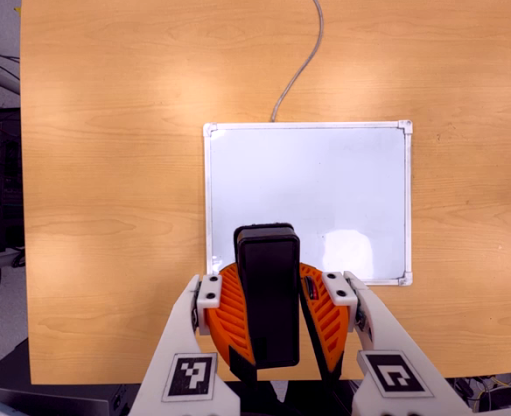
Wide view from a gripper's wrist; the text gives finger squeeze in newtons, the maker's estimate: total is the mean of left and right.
{"total": 12.0, "left": 11.4, "right": 12.5}